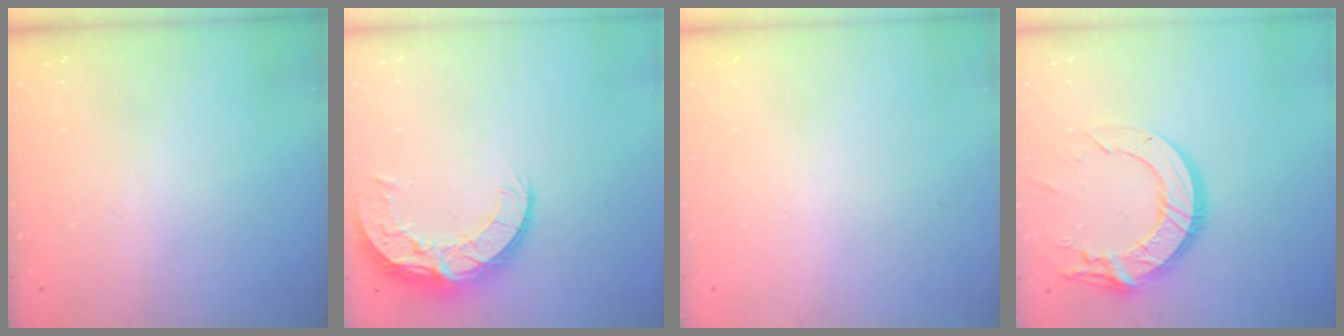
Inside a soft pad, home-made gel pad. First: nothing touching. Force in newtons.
{"total": 12.0, "press": 11.9, "slide": 0.8}
{"total": 0.0}
{"total": 14.7, "press": 14.6, "slide": 1.4}